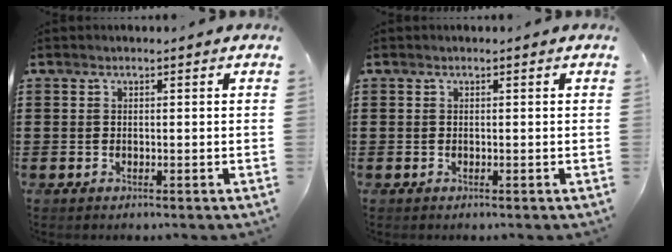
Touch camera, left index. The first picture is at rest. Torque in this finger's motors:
{"motor_torque": [-0.01, -0.01, 0.00, 0.00]}